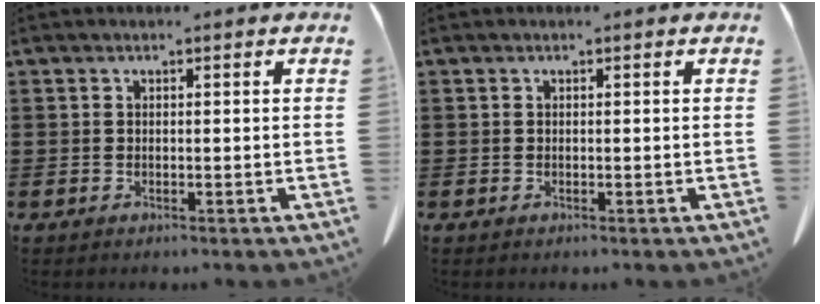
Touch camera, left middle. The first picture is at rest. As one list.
[{"total": 0.0}]